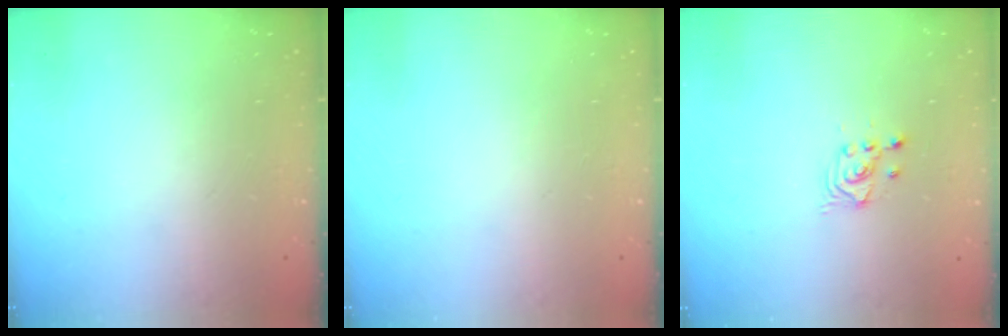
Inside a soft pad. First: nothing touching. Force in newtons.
{"total": 0.0}
{"total": 2.7, "press": 2.7, "slide": 0.2}